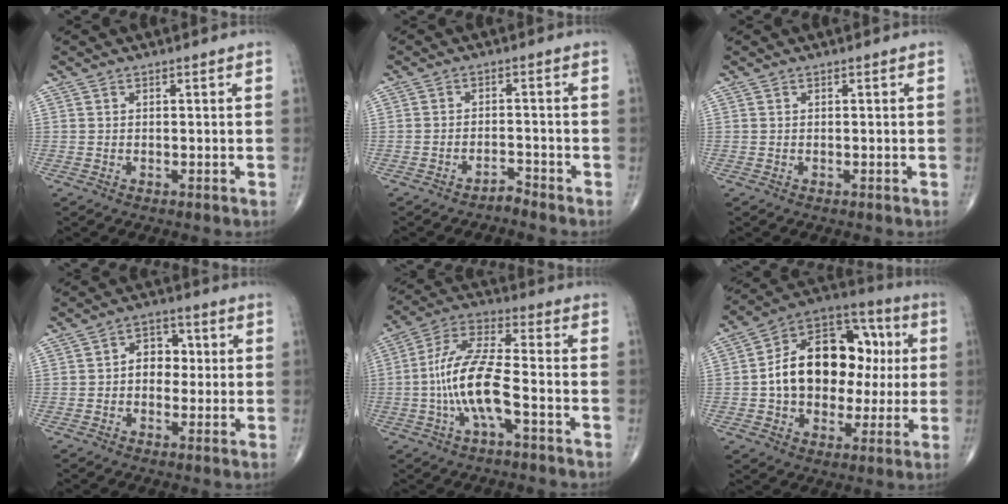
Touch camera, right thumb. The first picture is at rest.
{"total": 1.9, "force": [-1.9, 0.3, 0.0], "torque": [0.004, 0.009, -0.032]}
{"total": 0.0}
{"total": 6.2, "force": [0.2, 4.6, 4.1], "torque": [-0.028, 0.015, -0.005]}
{"total": 12.7, "force": [-3.2, 3.9, 11.6], "torque": [-0.251, 0.042, -0.063]}
{"total": 22.3, "force": [1.2, 15.5, 16.0], "torque": [-0.213, 0.037, 0.022]}